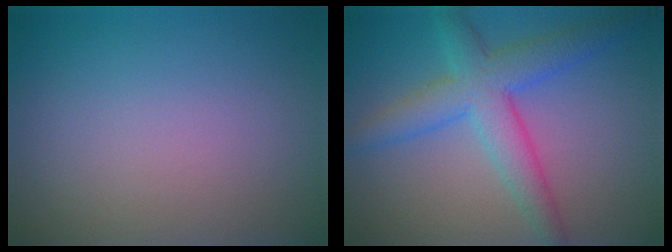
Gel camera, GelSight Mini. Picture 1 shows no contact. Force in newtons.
{"total": 5.6, "press": 5.6, "slide": 0.2}